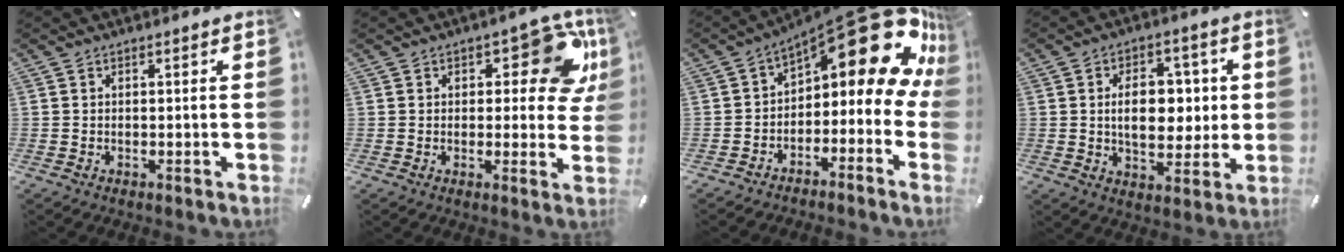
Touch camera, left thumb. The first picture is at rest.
{"total": 11.6, "force": [5.8, 5.8, 8.2], "torque": [-0.087, -0.030, 0.093]}
{"total": 19.7, "force": [10.7, 7.8, 14.6], "torque": [-0.184, -0.084, 0.179]}
{"total": 12.3, "force": [1.6, 8.1, 9.1], "torque": [-0.131, 0.003, 0.022]}